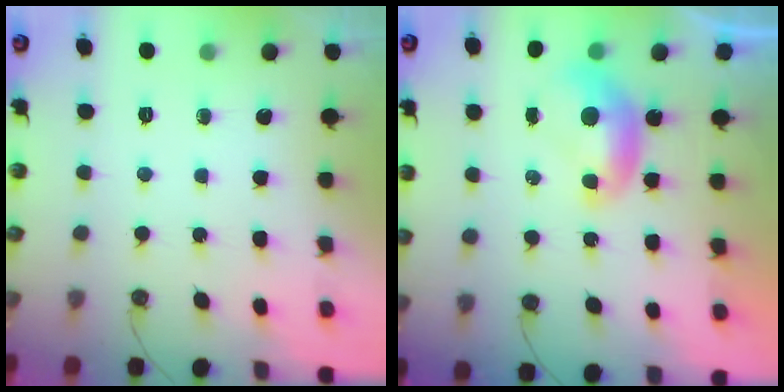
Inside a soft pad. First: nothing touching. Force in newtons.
{"total": 0.0}